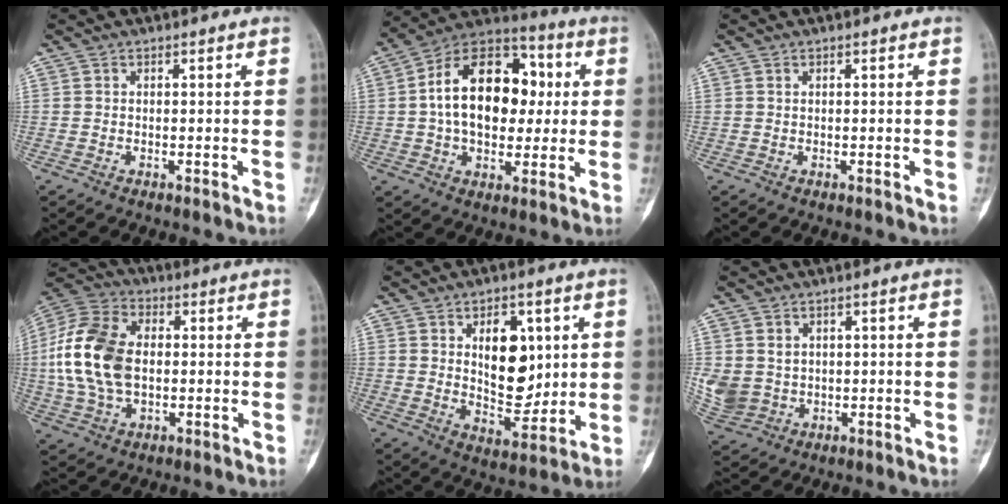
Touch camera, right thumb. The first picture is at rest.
{"total": 20.1, "force": [2.1, 13.0, 15.1], "torque": [-0.208, 0.025, 0.029]}
{"total": 0.0}
{"total": 17.1, "force": [0.3, 11.1, 13.0], "torque": [-0.260, 0.017, 0.003]}
{"total": 12.6, "force": [3.1, 7.6, 9.5], "torque": [-0.098, -0.024, 0.059]}
{"total": 7.5, "force": [0.7, 6.6, 3.5], "torque": [-0.067, -0.002, 0.033]}